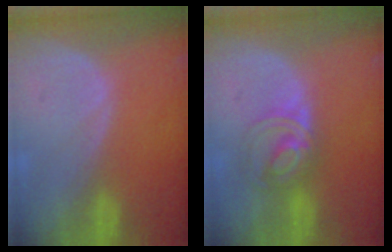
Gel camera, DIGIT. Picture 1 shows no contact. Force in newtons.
{"total": 5.6, "press": 5.5, "slide": 0.6}